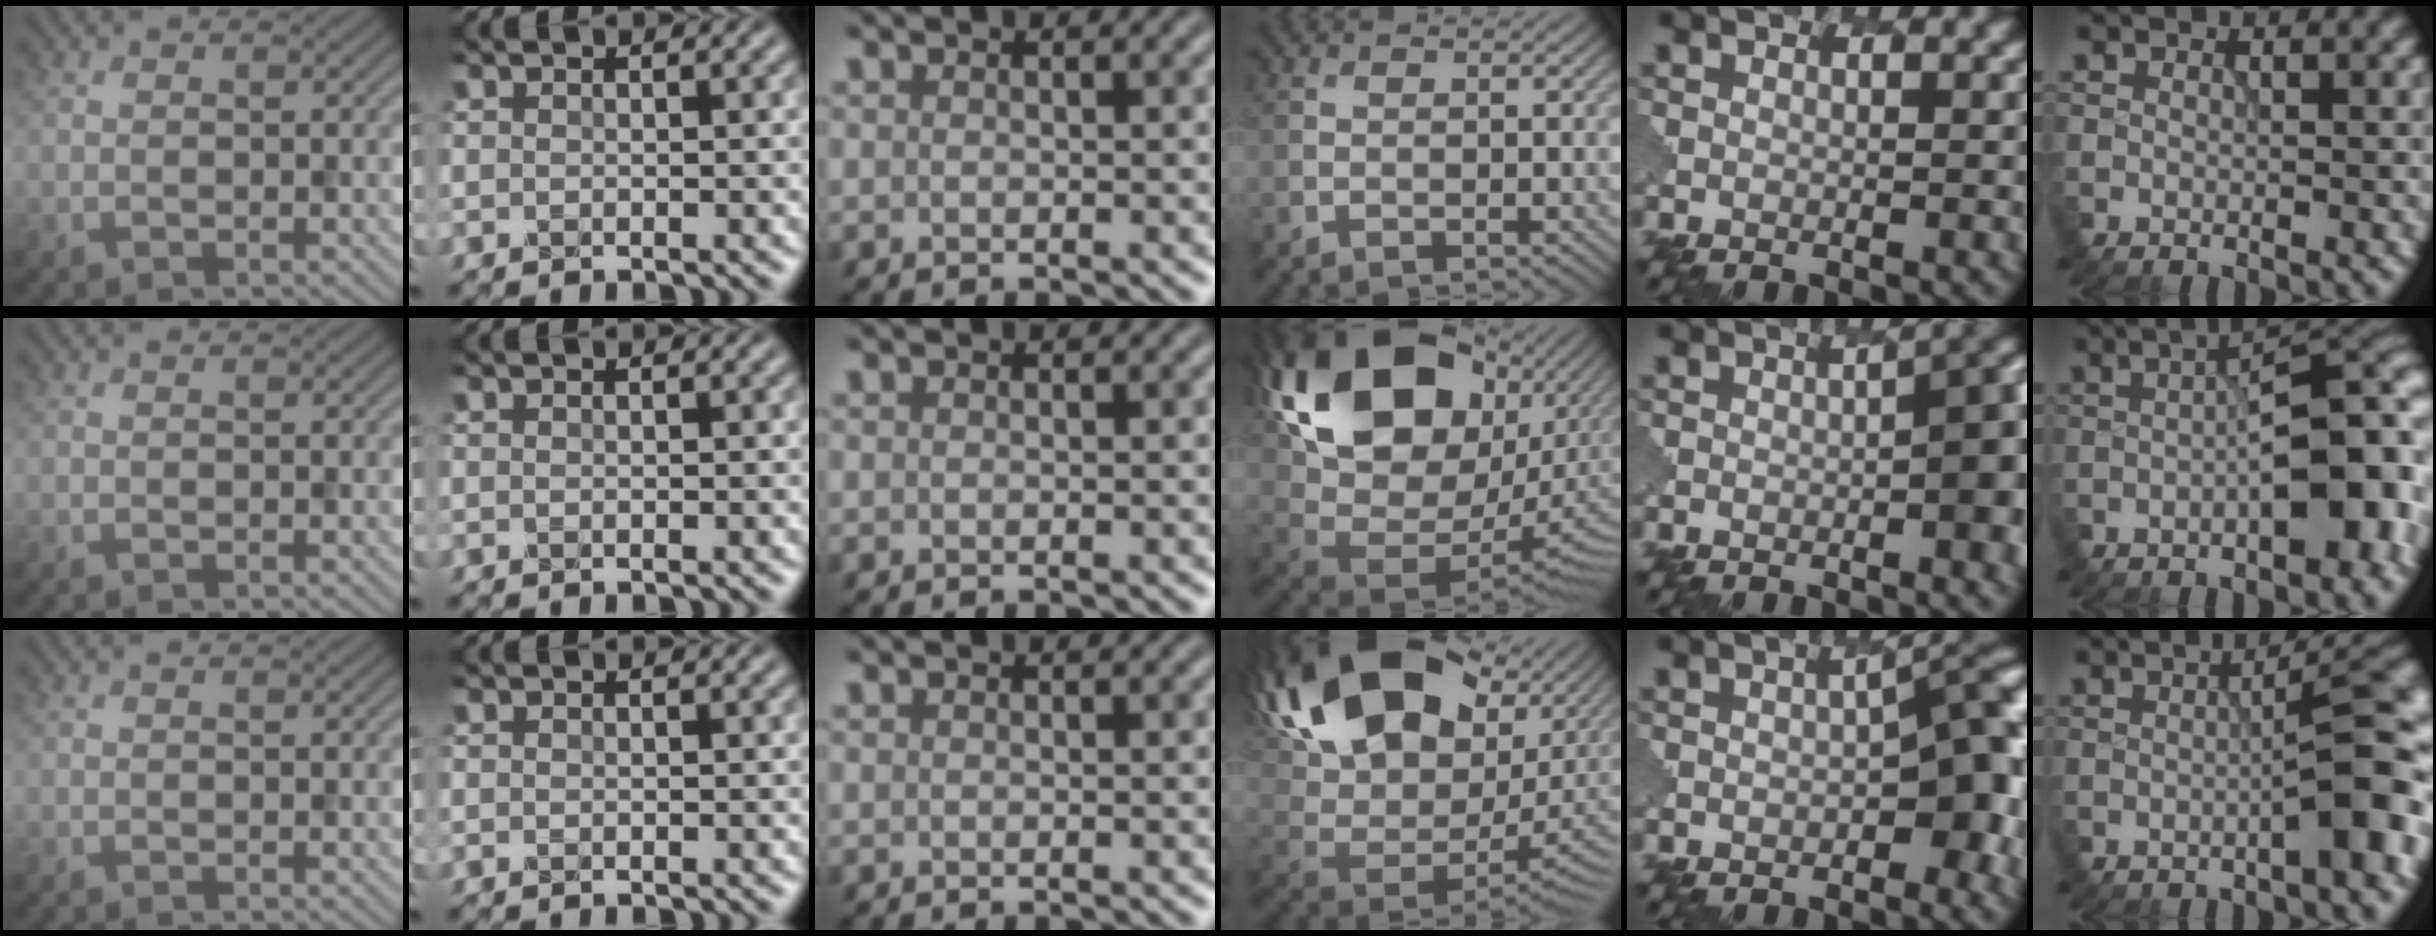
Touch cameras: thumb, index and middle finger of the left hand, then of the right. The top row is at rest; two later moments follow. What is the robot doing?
{"motion": "dispense", "object": "glue stick"}